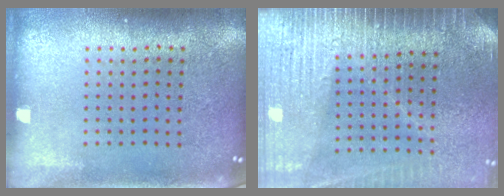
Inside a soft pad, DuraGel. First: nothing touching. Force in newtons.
{"total": 3.6, "press": 3.1, "slide": 1.9}